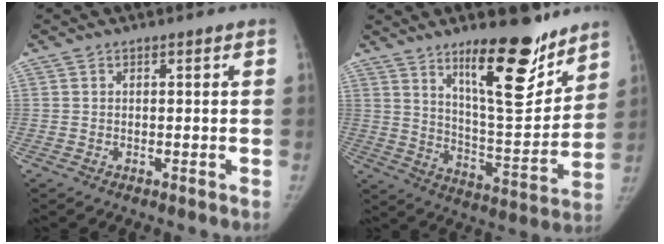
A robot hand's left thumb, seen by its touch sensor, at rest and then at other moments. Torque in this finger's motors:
{"motor_torque": [1.23, -0.49, 1.34, -1.43, 0.34]}